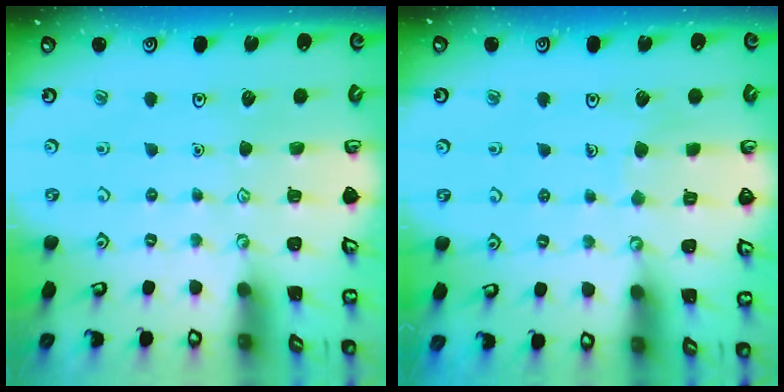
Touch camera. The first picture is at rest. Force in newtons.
{"total": 4.4, "press": 4.4, "slide": 0.4}